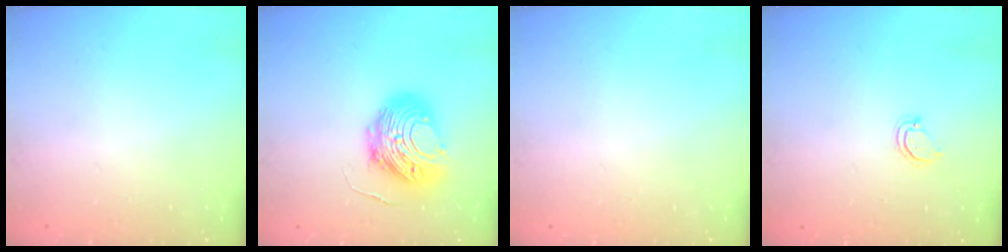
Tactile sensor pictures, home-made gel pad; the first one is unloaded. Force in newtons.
{"total": 10.7, "press": 10.6, "slide": 1.1}
{"total": 0.0}
{"total": 3.0, "press": 3.0, "slide": 0.2}